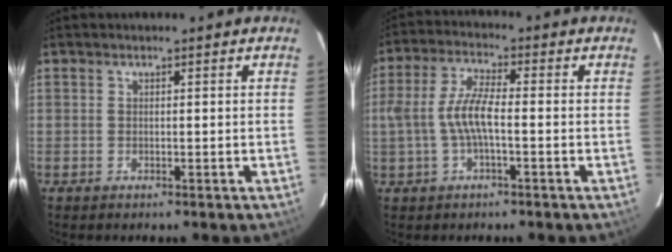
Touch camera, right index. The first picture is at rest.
{"total": 7.8, "force": [-1.3, 2.2, 7.4], "torque": [-0.154, 0.008, -0.024]}